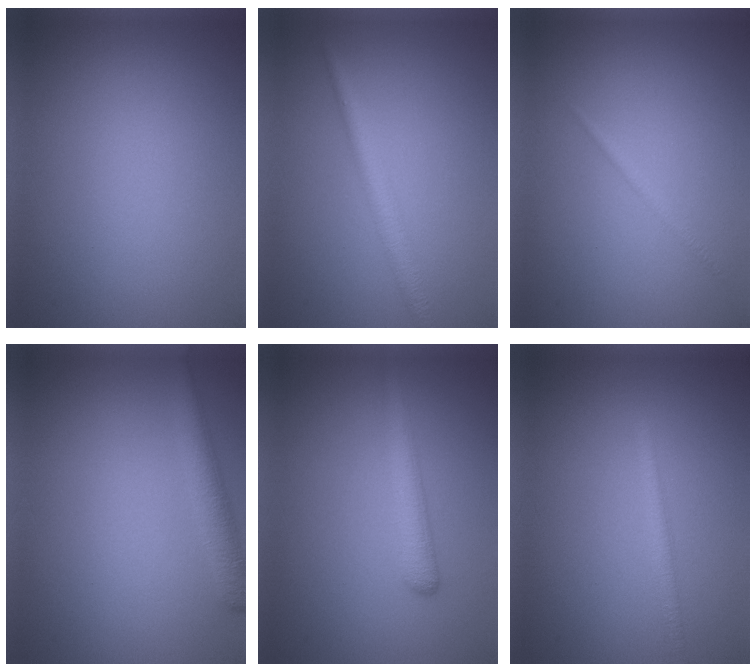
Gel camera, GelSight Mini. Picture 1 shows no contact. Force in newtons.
{"total": 2.4, "press": 2.4, "slide": 0.1}
{"total": 0.7, "press": 0.7, "slide": 0.1}
{"total": 3.1, "press": 3.1, "slide": 0.2}
{"total": 2.9, "press": 2.9, "slide": 0.1}
{"total": 1.8, "press": 1.8, "slide": 0.1}